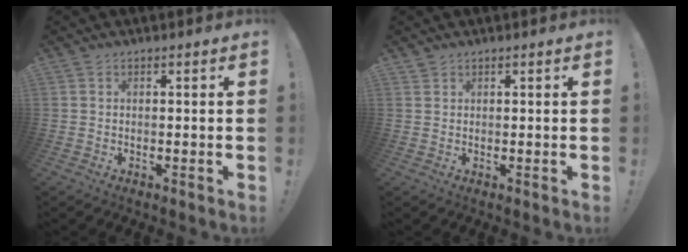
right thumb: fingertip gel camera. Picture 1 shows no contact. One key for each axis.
{"total": 0.9, "fx": 0.8, "fy": 0.3, "fz": 0.2, "tx": 0.002, "ty": -0.003, "tz": 0.014}